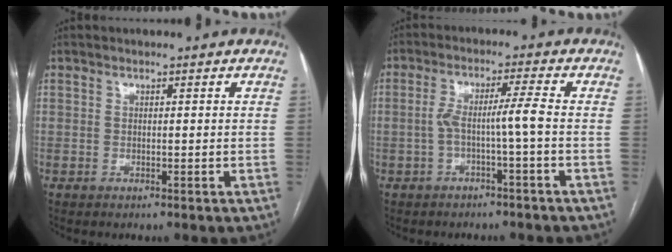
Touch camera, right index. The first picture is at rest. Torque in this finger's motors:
{"motor_torque": [0.62, -0.04, 0.15, 0.10]}